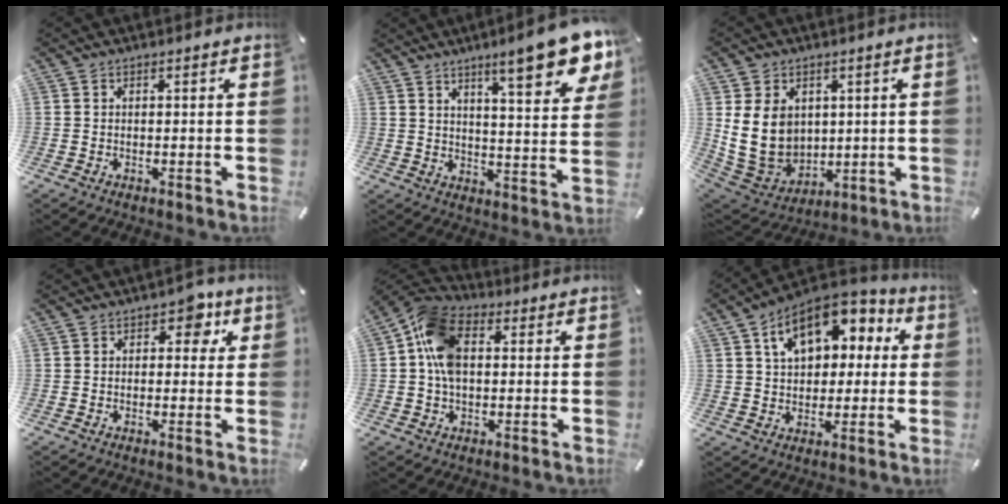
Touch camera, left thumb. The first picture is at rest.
{"total": 14.6, "force": [10.2, 3.2, 10.0], "torque": [-0.142, -0.062, 0.162]}
{"total": 12.7, "force": [2.3, 10.9, 6.2], "torque": [-0.140, -0.021, 0.045]}
{"total": 5.5, "force": [2.2, 3.7, 3.4], "torque": [-0.019, -0.007, 0.026]}
{"total": 11.8, "force": [1.3, 8.2, 8.4], "torque": [-0.183, 0.013, 0.022]}
{"total": 13.5, "force": [5.7, 9.7, 7.4], "torque": [-0.122, -0.022, 0.106]}